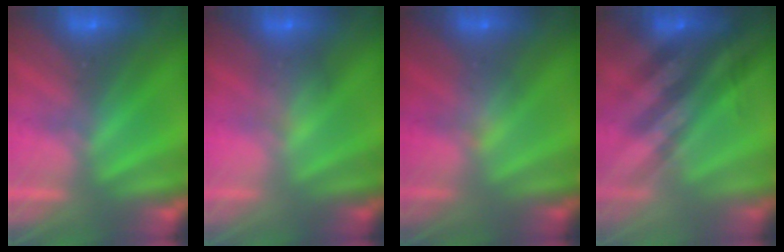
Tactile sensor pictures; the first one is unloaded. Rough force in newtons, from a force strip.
{"total": 1.8}
{"total": 2.9}
{"total": 2.7}